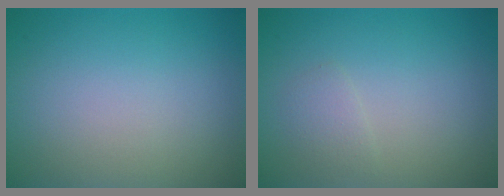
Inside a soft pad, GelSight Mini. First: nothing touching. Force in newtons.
{"total": 1.1, "press": 1.1, "slide": 0.1}